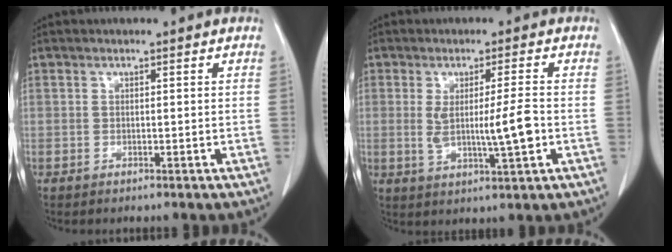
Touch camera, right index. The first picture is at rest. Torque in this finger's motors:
{"motor_torque": [0.28, -0.02, 0.18, 0.08]}